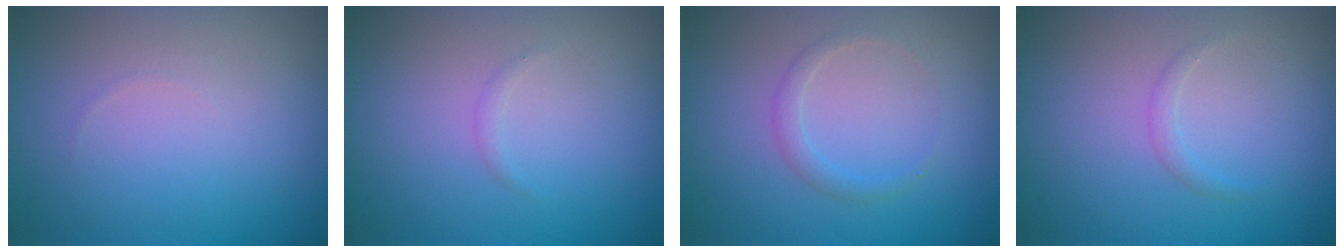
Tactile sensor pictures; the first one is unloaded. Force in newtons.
{"total": 0.6, "press": 0.6, "slide": 0.1}
{"total": 1.3, "press": 1.3, "slide": 0.0}
{"total": 0.8, "press": 0.8, "slide": 0.1}